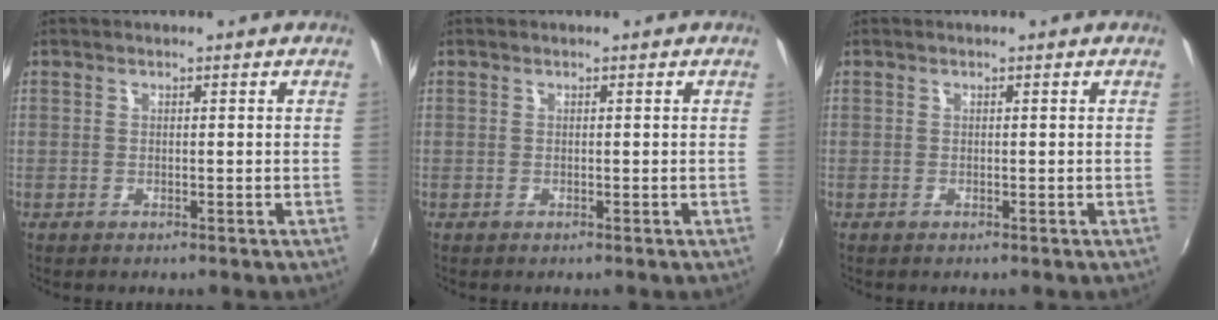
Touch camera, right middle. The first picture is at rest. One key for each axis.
{"total": 0.0}
{"total": 0.0}